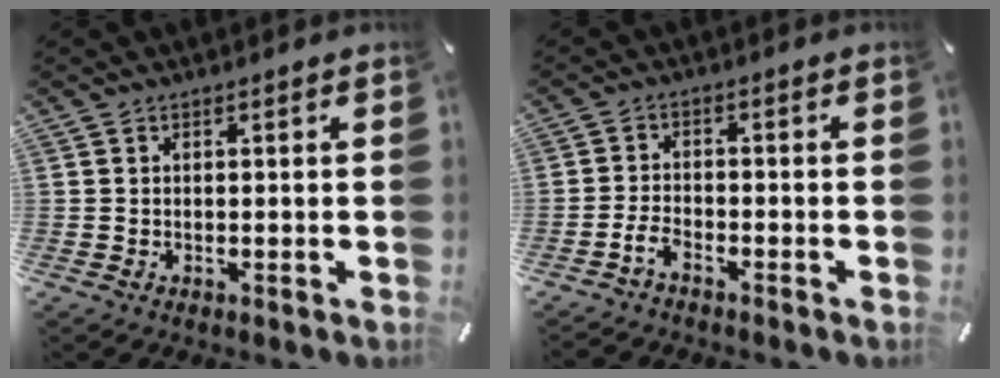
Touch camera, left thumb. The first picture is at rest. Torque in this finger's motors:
{"motor_torque": [0.00, 0.00, 0.01, 0.02, 0.00]}